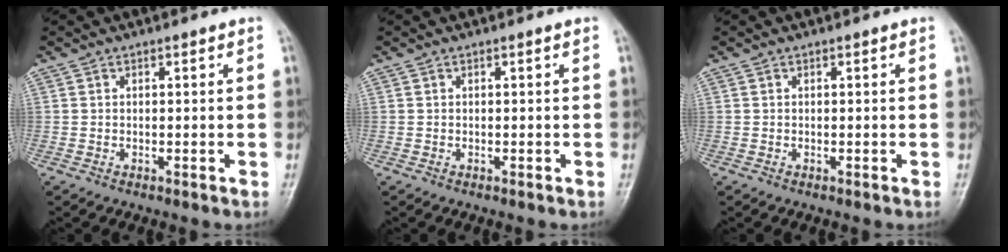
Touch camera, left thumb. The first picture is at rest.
{"total": 0.0}
{"total": 0.0}